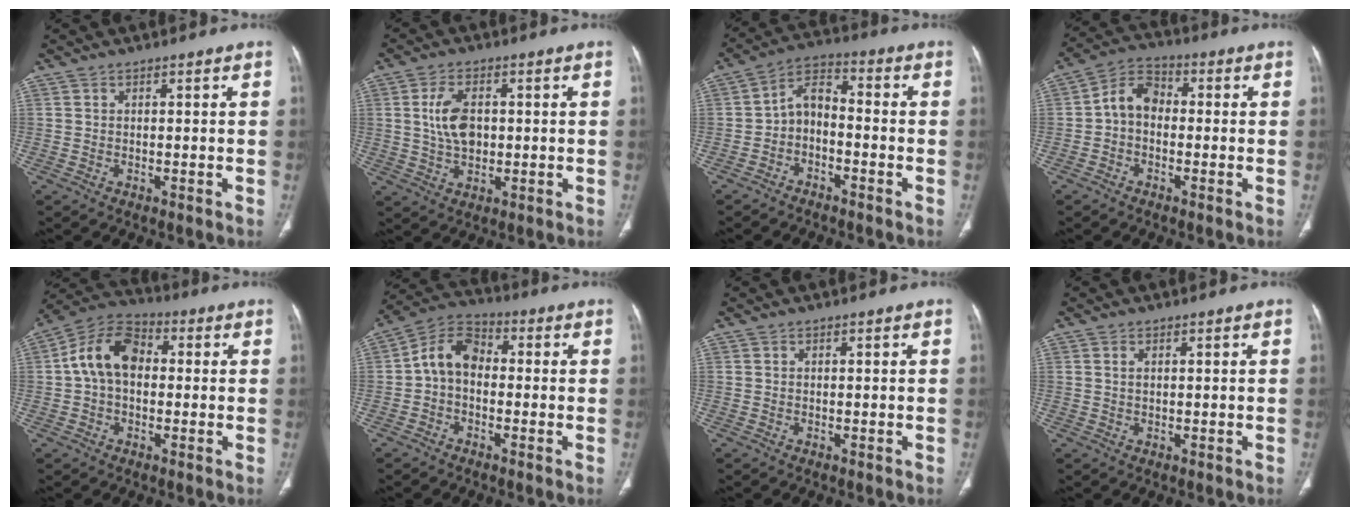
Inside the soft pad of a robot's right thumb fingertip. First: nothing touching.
{"total": 7.4, "force": [0.9, 4.5, 5.8], "torque": [-0.105, -0.001, 0.020]}
{"total": 6.8, "force": [-2.6, 4.3, 4.5], "torque": [-0.070, 0.039, -0.057]}
{"total": 6.9, "force": [-0.6, 5.0, 4.6], "torque": [-0.065, 0.024, -0.028]}
{"total": 11.3, "force": [0.7, 7.8, 8.2], "torque": [-0.138, 0.032, 0.000]}
{"total": 8.4, "force": [-0.5, 5.9, 5.9], "torque": [-0.087, 0.030, -0.029]}
{"total": 0.0}
{"total": 1.0, "force": [0.4, 0.4, 0.8], "torque": [-0.020, 0.003, 0.010]}